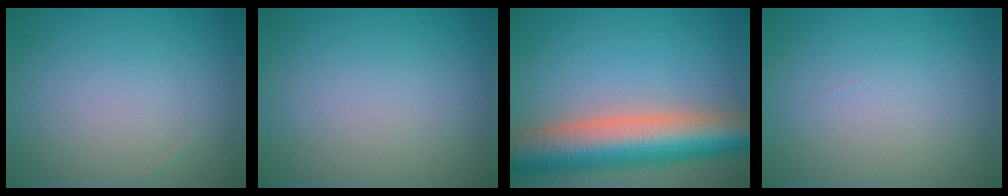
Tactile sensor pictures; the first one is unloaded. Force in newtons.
{"total": 0.0}
{"total": 11.0, "press": 11.0, "slide": 0.7}
{"total": 0.0}